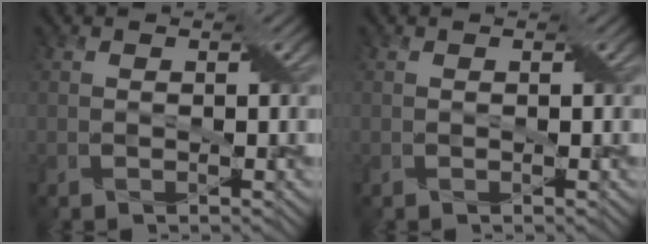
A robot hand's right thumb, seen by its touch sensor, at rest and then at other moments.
{"total": 0.0}